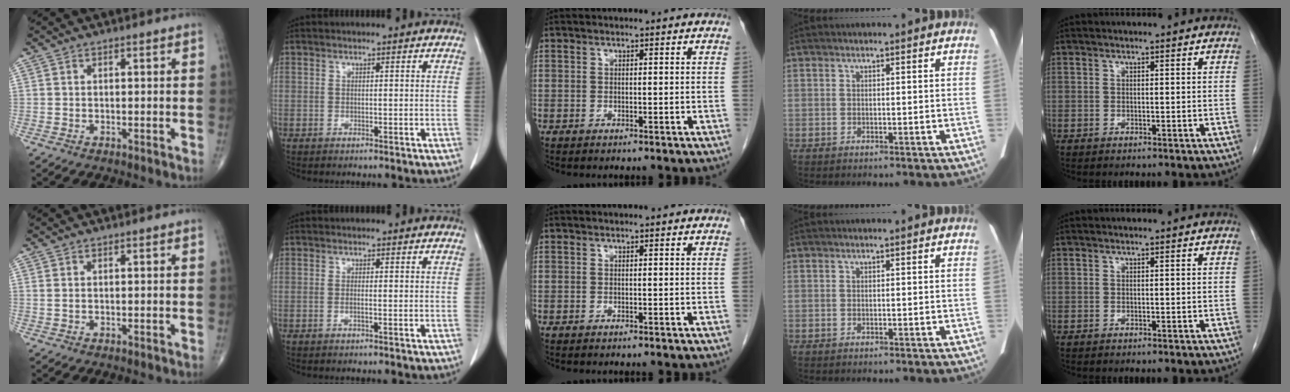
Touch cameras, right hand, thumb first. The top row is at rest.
{"thumb": {"total": 0.8, "force": [0.3, 0.2, 0.7], "torque": [-0.026, 0.007, 0.010]}, "index": {"total": 0.7, "force": [-0.2, 0.0, 0.7], "torque": [-0.015, 0.000, -0.004]}}